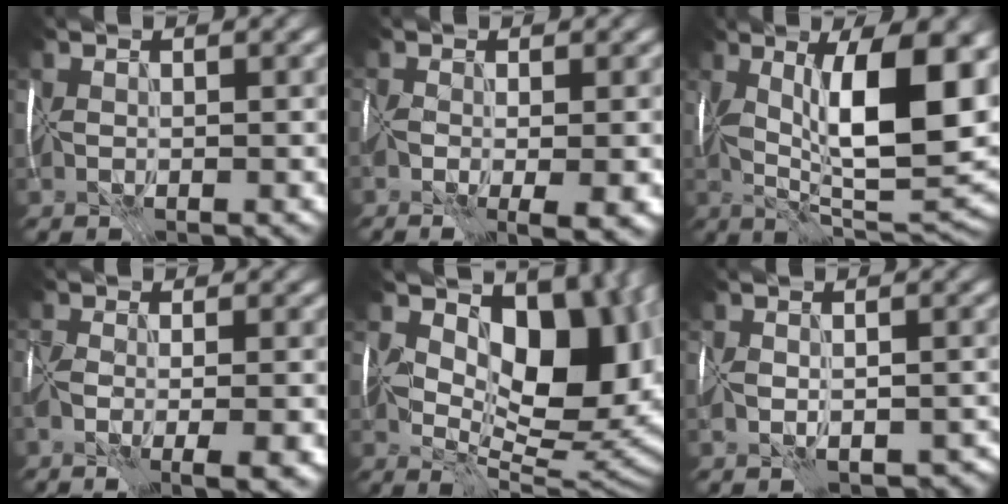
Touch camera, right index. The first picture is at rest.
{"total": 5.0, "force": [-1.7, 1.8, 4.3], "torque": [-0.073, -0.016, -0.020]}
{"total": 13.9, "force": [2.2, 4.4, 12.9], "torque": [-0.200, -0.001, 0.034]}
{"total": 6.9, "force": [-3.0, 2.5, 5.7], "torque": [-0.080, -0.008, -0.041]}
{"total": 15.6, "force": [4.1, 9.1, 12.0], "torque": [-0.150, -0.002, 0.078]}
{"total": 5.5, "force": [-3.7, 2.9, 2.9], "torque": [-0.039, -0.008, -0.055]}